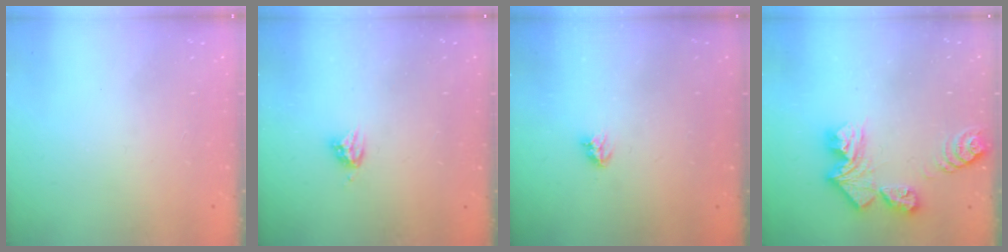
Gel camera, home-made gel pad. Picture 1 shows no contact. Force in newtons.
{"total": 4.6, "press": 4.6, "slide": 0.5}
{"total": 3.4, "press": 3.4, "slide": 0.4}
{"total": 11.2, "press": 11.2, "slide": 1.4}